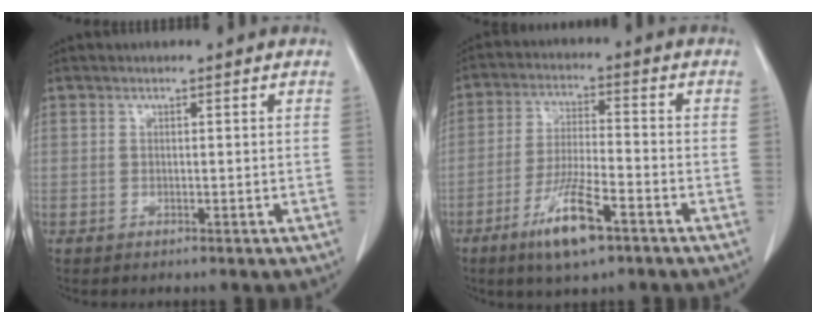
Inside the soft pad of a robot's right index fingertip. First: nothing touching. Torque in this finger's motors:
{"motor_torque": [1.13, -0.76, 0.56, 0.17]}